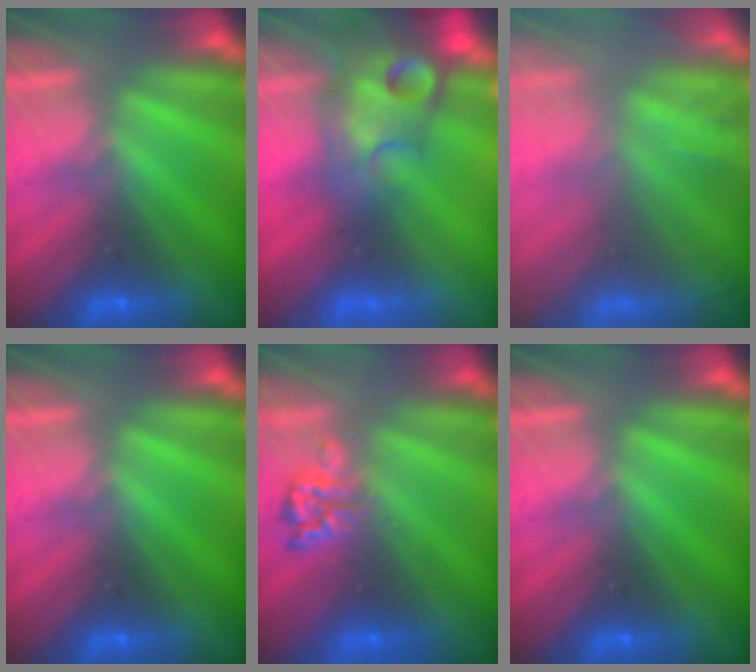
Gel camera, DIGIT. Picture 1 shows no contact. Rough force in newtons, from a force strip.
{"total": 7.2}
{"total": 7.6}
{"total": 0.0}
{"total": 2.4}
{"total": 0.0}